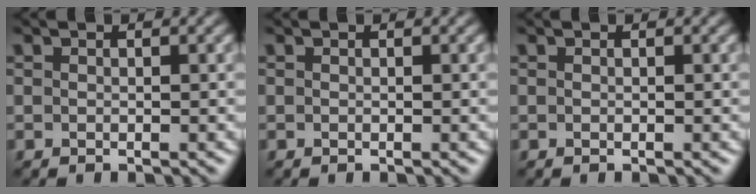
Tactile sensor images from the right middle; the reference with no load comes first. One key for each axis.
{"total": 0.0}
{"total": 0.0}